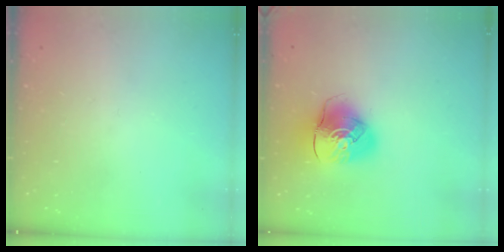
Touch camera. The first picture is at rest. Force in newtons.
{"total": 12.6, "press": 12.5, "slide": 1.6}